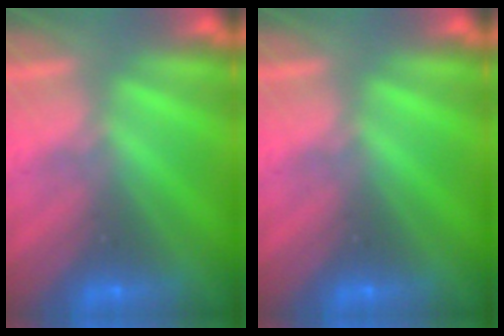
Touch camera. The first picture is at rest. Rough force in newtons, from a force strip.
{"total": 0.0}